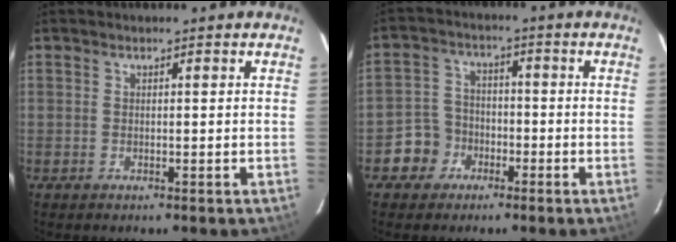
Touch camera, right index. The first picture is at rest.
{"total": 6.2, "force": [-3.0, 5.4, 0.5], "torque": [-0.024, 0.026, -0.050]}